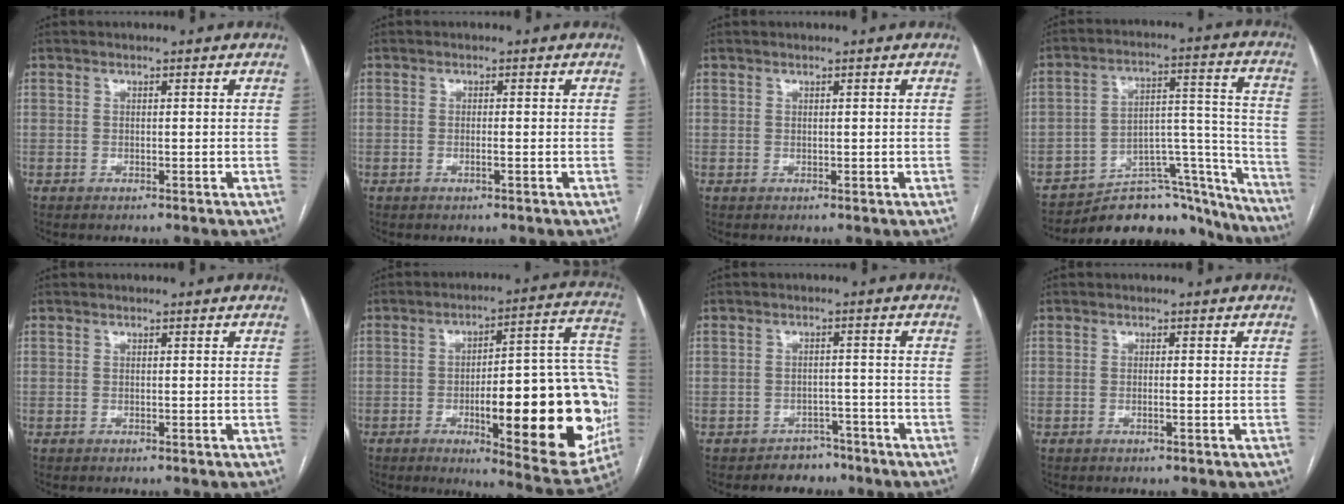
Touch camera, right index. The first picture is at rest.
{"total": 0.9, "force": [-0.4, -0.1, 0.8], "torque": [-0.016, 0.000, -0.007]}
{"total": 0.0}
{"total": 21.2, "force": [-19.3, 6.9, 5.5], "torque": [-0.028, 0.063, -0.272]}
{"total": 0.0}
{"total": 26.5, "force": [-5.7, 6.1, 25.2], "torque": [-0.267, 0.019, -0.062]}
{"total": 3.6, "force": [-2.7, 2.4, -0.2], "torque": [0.006, 0.012, -0.038]}
{"total": 0.7, "force": [-0.3, -0.1, 0.6], "torque": [-0.012, 0.000, -0.005]}